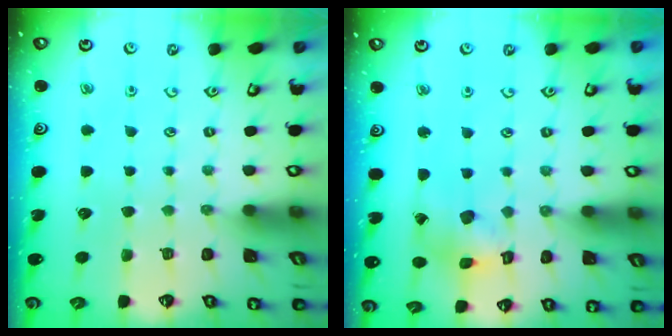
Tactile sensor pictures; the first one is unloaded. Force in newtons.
{"total": 9.7, "press": 9.7, "slide": 1.0}